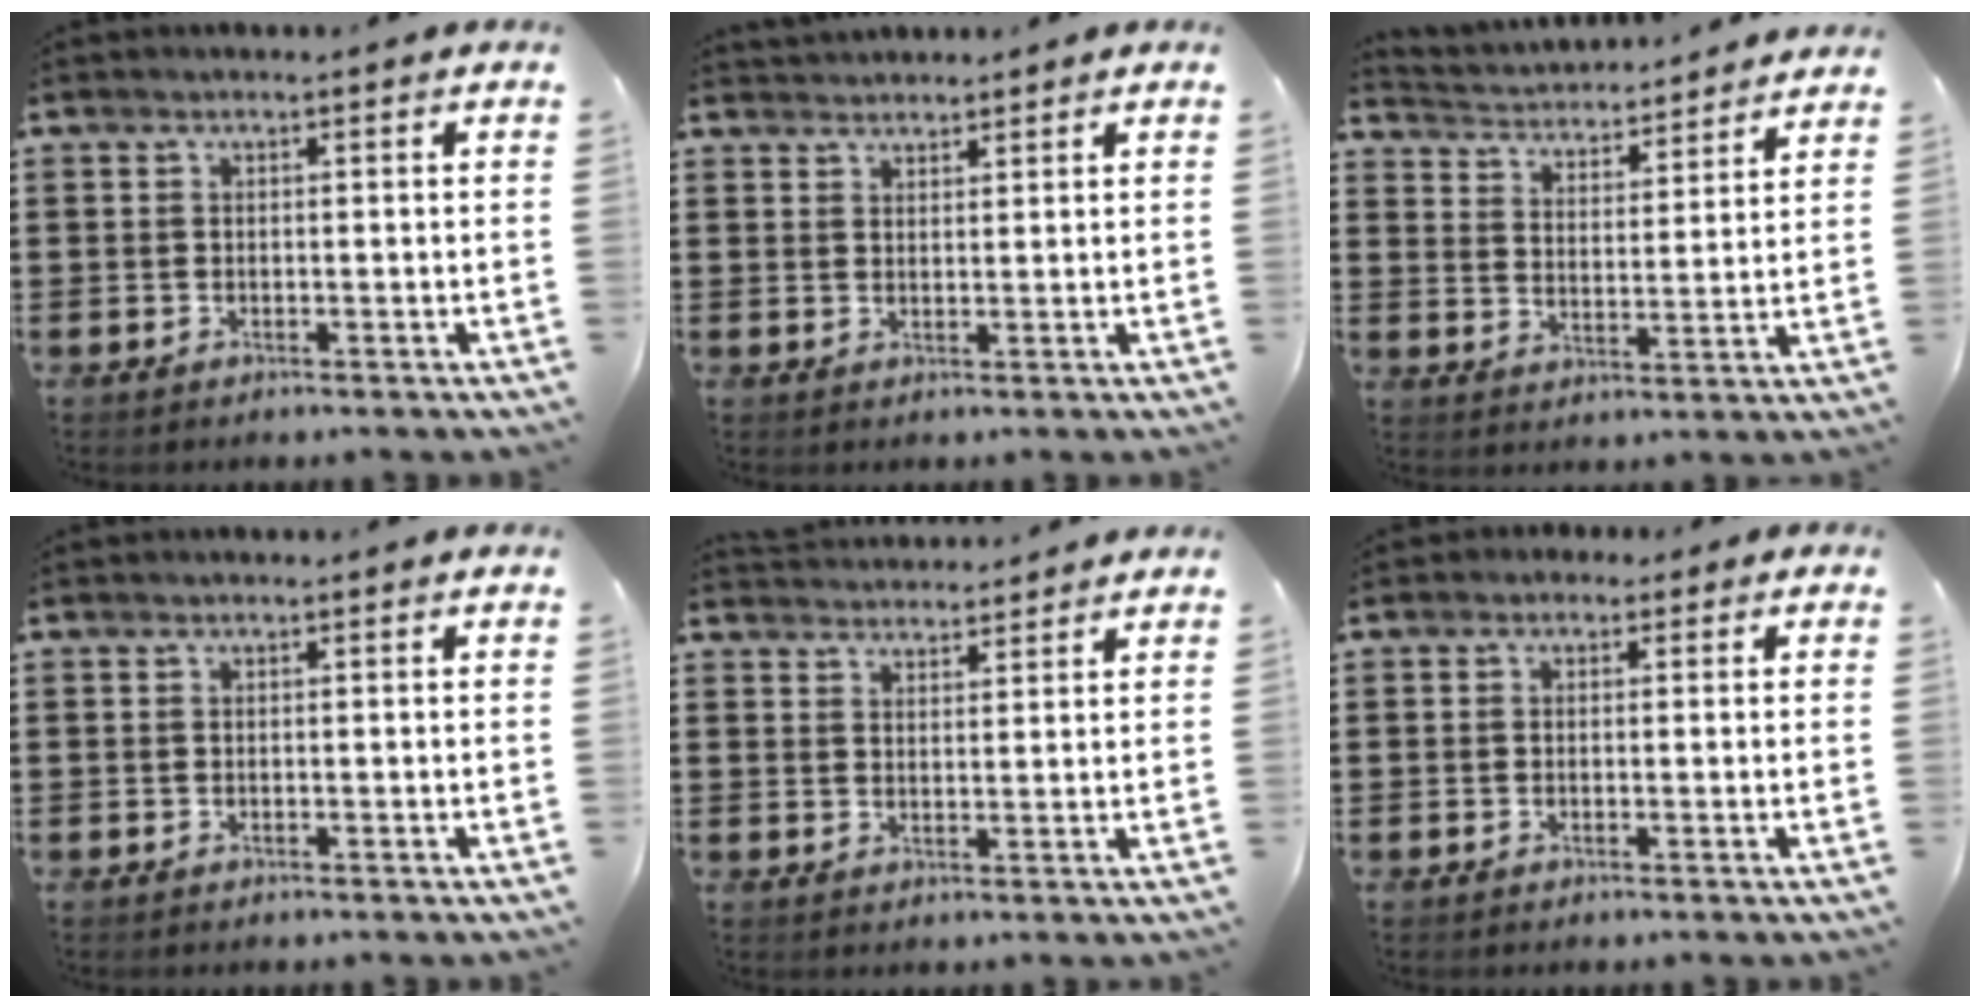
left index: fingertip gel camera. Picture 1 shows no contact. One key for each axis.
{"total": 1.8, "fx": 1.7, "fy": 0.3, "fz": -0.3, "tx": 0.000, "ty": 0.000, "tz": 0.035}
{"total": 3.2, "fx": 3.1, "fy": 0.0, "fz": -0.4, "tx": -0.015, "ty": -0.032, "tz": 0.047}
{"total": 0.0}
{"total": 2.9, "fx": 2.8, "fy": 0.2, "fz": -0.3, "tx": -0.002, "ty": -0.009, "tz": 0.055}
{"total": 1.1, "fx": -0.4, "fy": 0.9, "fz": 0.5, "tx": -0.012, "ty": 0.003, "tz": -0.008}